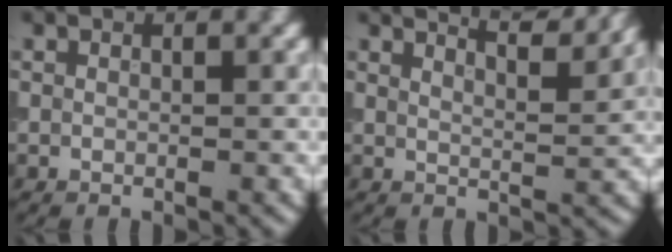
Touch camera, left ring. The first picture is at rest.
{"total": 6.9, "force": [5.6, 1.8, 3.5], "torque": [-0.021, 0.028, 0.040]}